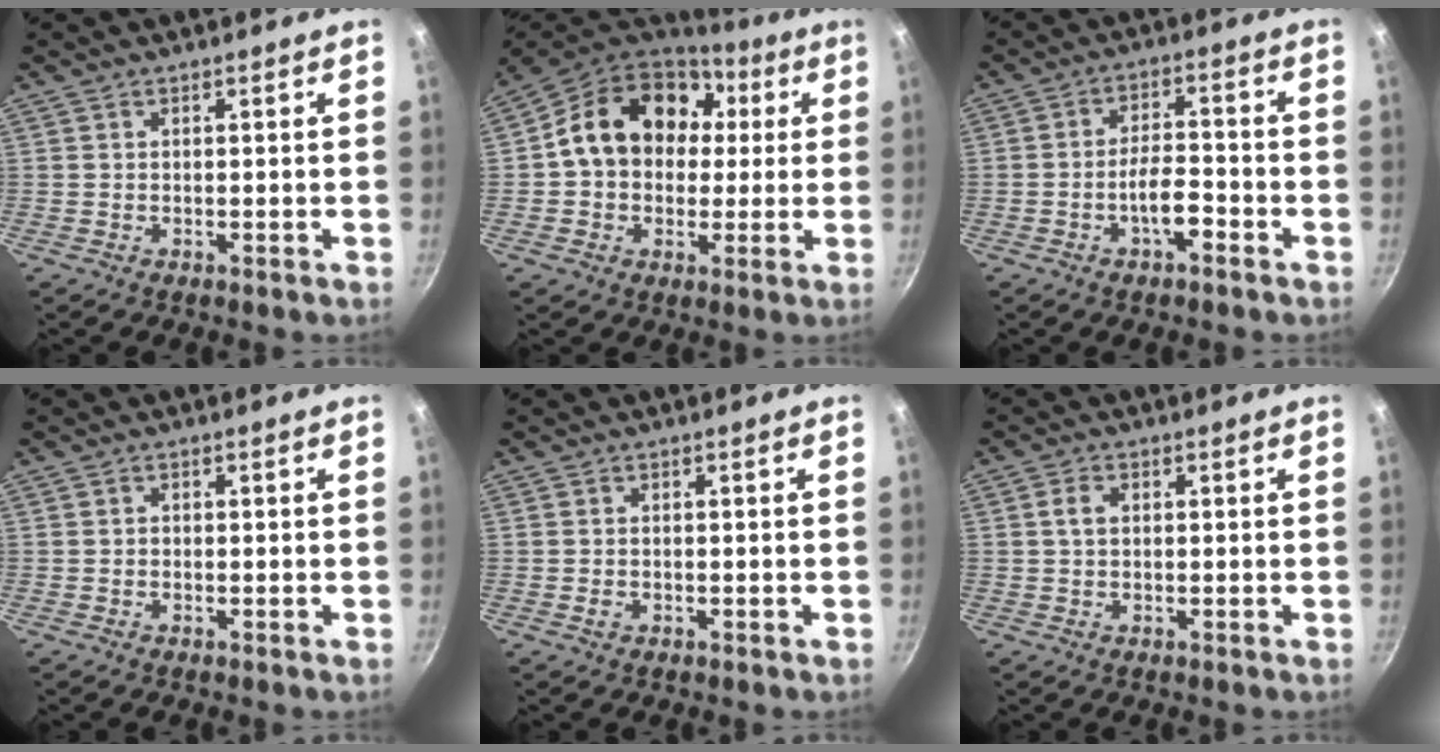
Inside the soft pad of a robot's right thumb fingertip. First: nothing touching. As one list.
[{"total": 18.6, "force": [3.3, 14.6, 11.0], "torque": [-0.160, 0.035, 0.044]}, {"total": 6.3, "force": [-3.0, 2.5, 5.0], "torque": [-0.074, 0.032, -0.052]}, {"total": 0.6, "force": [-0.1, 0.6, 0.2], "torque": [-0.003, 0.003, -0.002]}, {"total": 1.2, "force": [-0.4, 1.0, 0.6], "torque": [-0.010, 0.002, -0.006]}, {"total": 2.6, "force": [0.4, 1.8, 1.8], "torque": [-0.028, 0.007, 0.007]}]